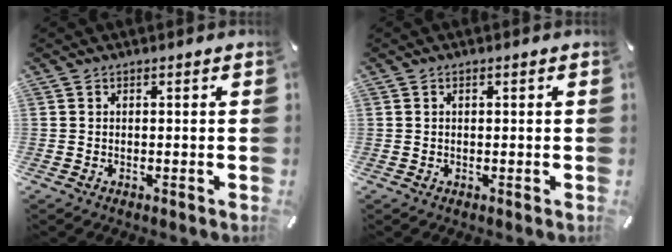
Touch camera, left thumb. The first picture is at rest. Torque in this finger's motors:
{"motor_torque": [-0.18, -0.44, -0.09, 0.16, 0.01]}